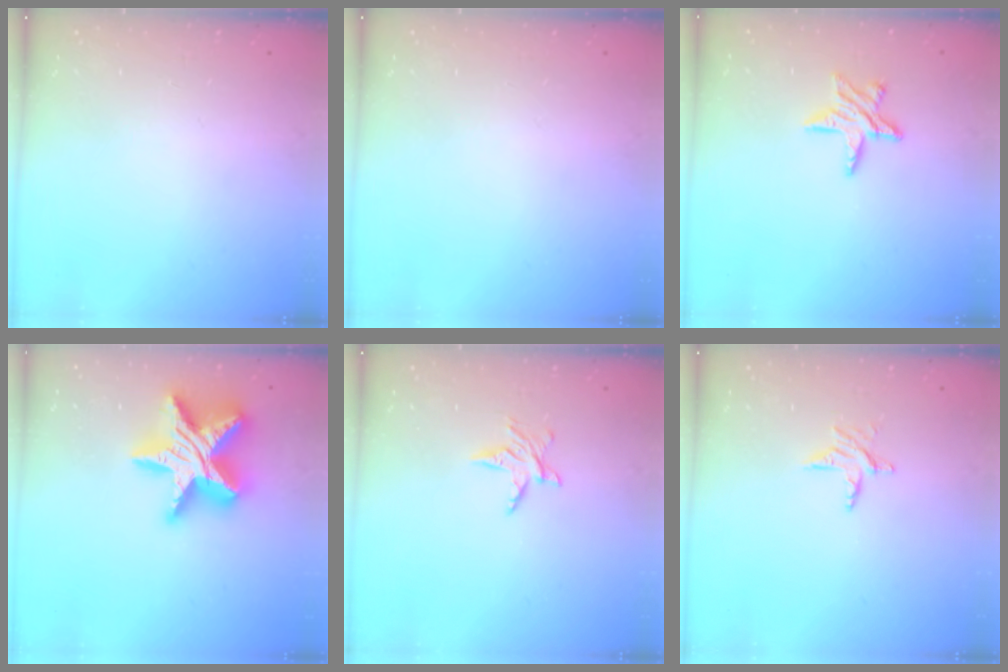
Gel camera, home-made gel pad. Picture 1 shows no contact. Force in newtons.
{"total": 0.0}
{"total": 8.9, "press": 8.9, "slide": 0.8}
{"total": 24.6, "press": 24.5, "slide": 2.1}
{"total": 4.9, "press": 4.9, "slide": 0.5}
{"total": 5.7, "press": 5.7, "slide": 0.5}